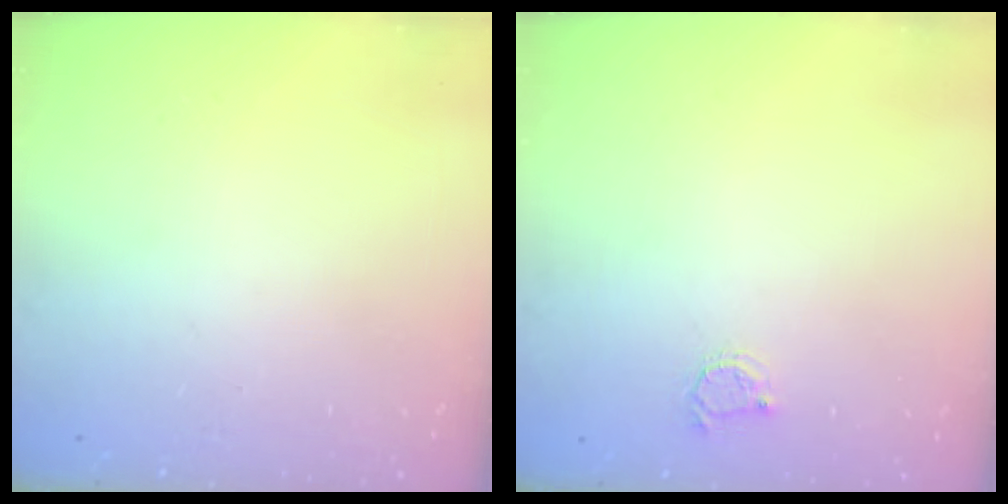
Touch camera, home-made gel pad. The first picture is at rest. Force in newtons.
{"total": 2.6, "press": 2.6, "slide": 0.4}